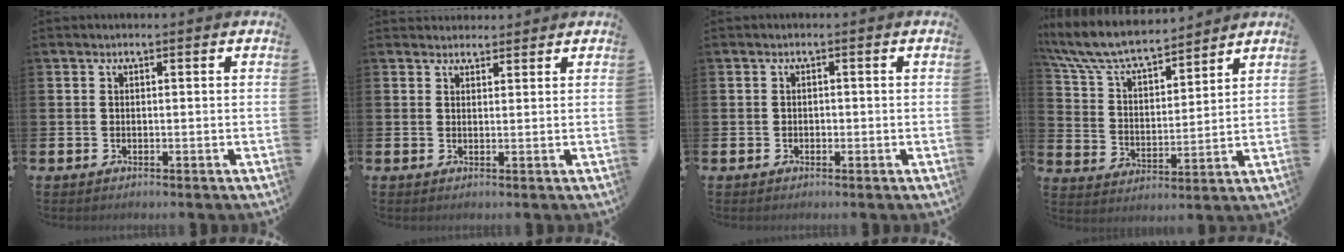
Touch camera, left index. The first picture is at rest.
{"total": 1.9, "force": [1.8, 0.6, -0.3], "torque": [0.010, -0.007, 0.032]}
{"total": 0.6, "force": [-0.3, 0.5, 0.0], "torque": [-0.002, 0.004, -0.008]}
{"total": 8.5, "force": [7.9, 1.7, 2.8], "torque": [-0.092, -0.050, 0.139]}